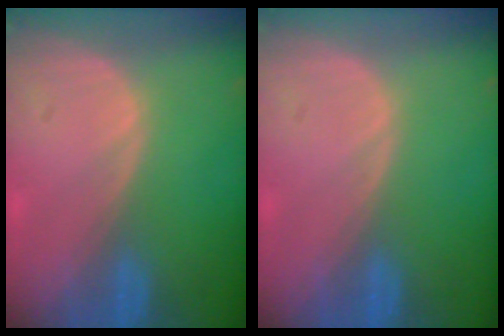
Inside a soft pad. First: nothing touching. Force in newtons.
{"total": 0.0}